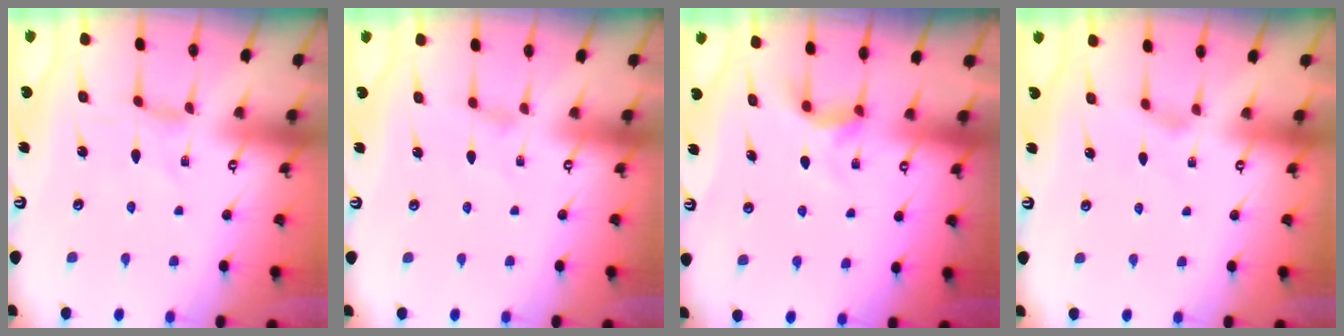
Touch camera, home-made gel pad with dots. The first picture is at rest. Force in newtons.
{"total": 0.0}
{"total": 4.3, "press": 4.3, "slide": 0.6}
{"total": 1.4, "press": 1.3, "slide": 0.4}